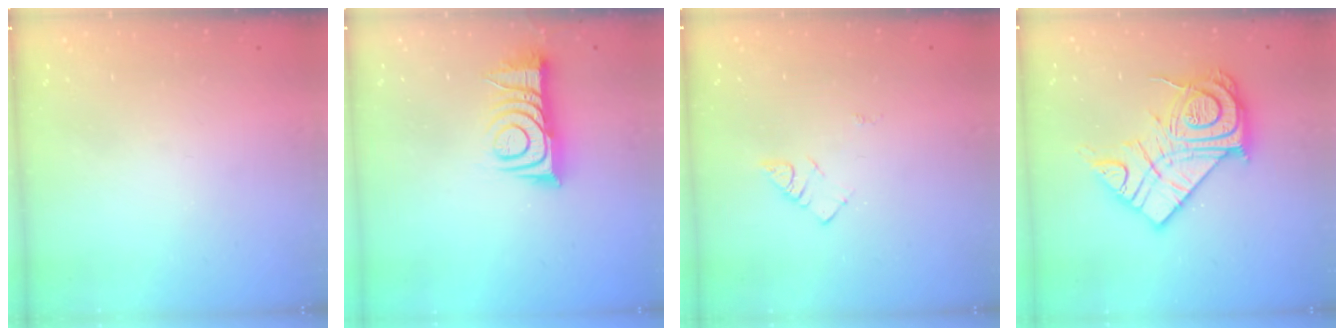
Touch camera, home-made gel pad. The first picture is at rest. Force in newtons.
{"total": 10.8, "press": 10.8, "slide": 0.3}
{"total": 3.9, "press": 3.9, "slide": 0.5}
{"total": 20.7, "press": 20.7, "slide": 1.7}